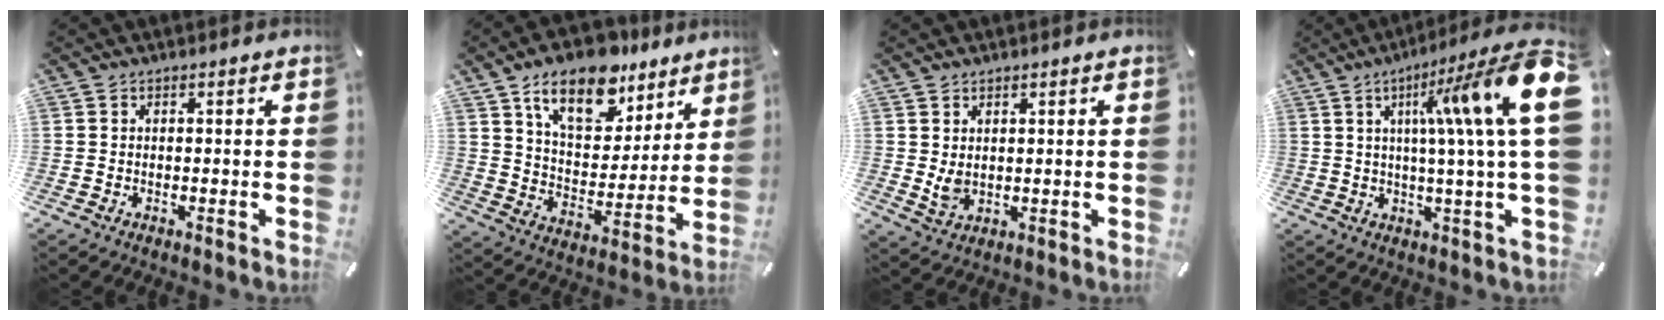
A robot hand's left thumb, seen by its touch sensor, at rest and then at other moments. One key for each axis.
{"total": 16.7, "fx": 11.7, "fy": 8.7, "fz": 8.1, "tx": -0.124, "ty": -0.068, "tz": 0.203}
{"total": 3.7, "fx": 1.3, "fy": 2.8, "fz": 2.0, "tx": -0.044, "ty": -0.007, "tz": 0.022}
{"total": 23.5, "fx": 7.0, "fy": 2.7, "fz": 22.2, "tx": -0.331, "ty": -0.039, "tz": 0.095}